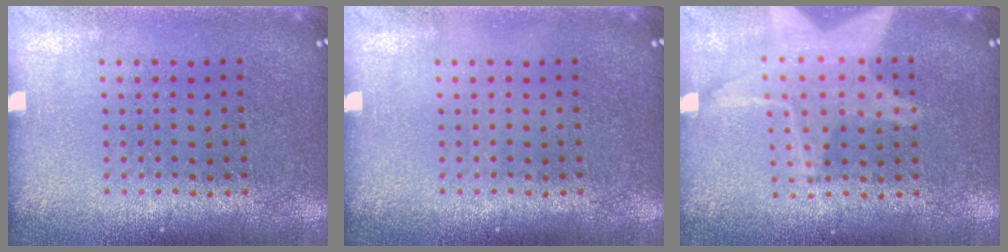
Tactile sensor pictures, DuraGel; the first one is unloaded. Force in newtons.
{"total": 0.0}
{"total": 3.1, "press": 3.0, "slide": 0.4}